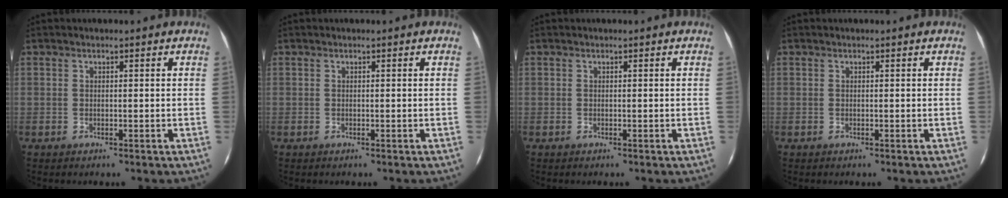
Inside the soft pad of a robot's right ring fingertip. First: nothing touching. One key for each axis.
{"total": 0.0}
{"total": 0.0}
{"total": 0.0}